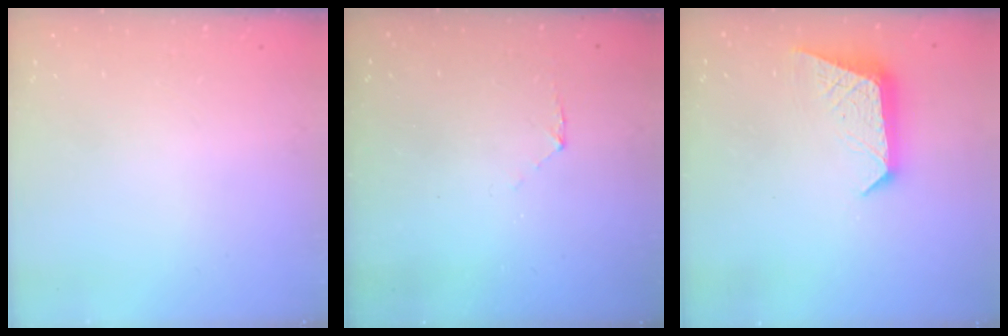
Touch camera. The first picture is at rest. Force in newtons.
{"total": 3.9, "press": 3.9, "slide": 0.4}
{"total": 9.3, "press": 9.2, "slide": 0.8}